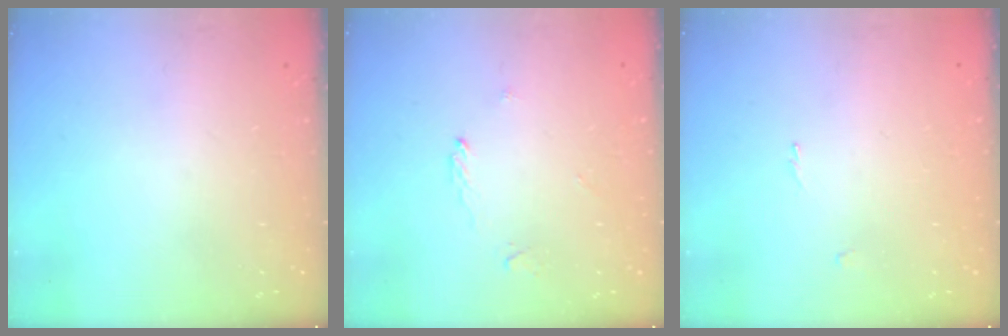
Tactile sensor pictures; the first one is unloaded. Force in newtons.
{"total": 2.0, "press": 2.0, "slide": 0.2}
{"total": 0.8, "press": 0.8, "slide": 0.3}